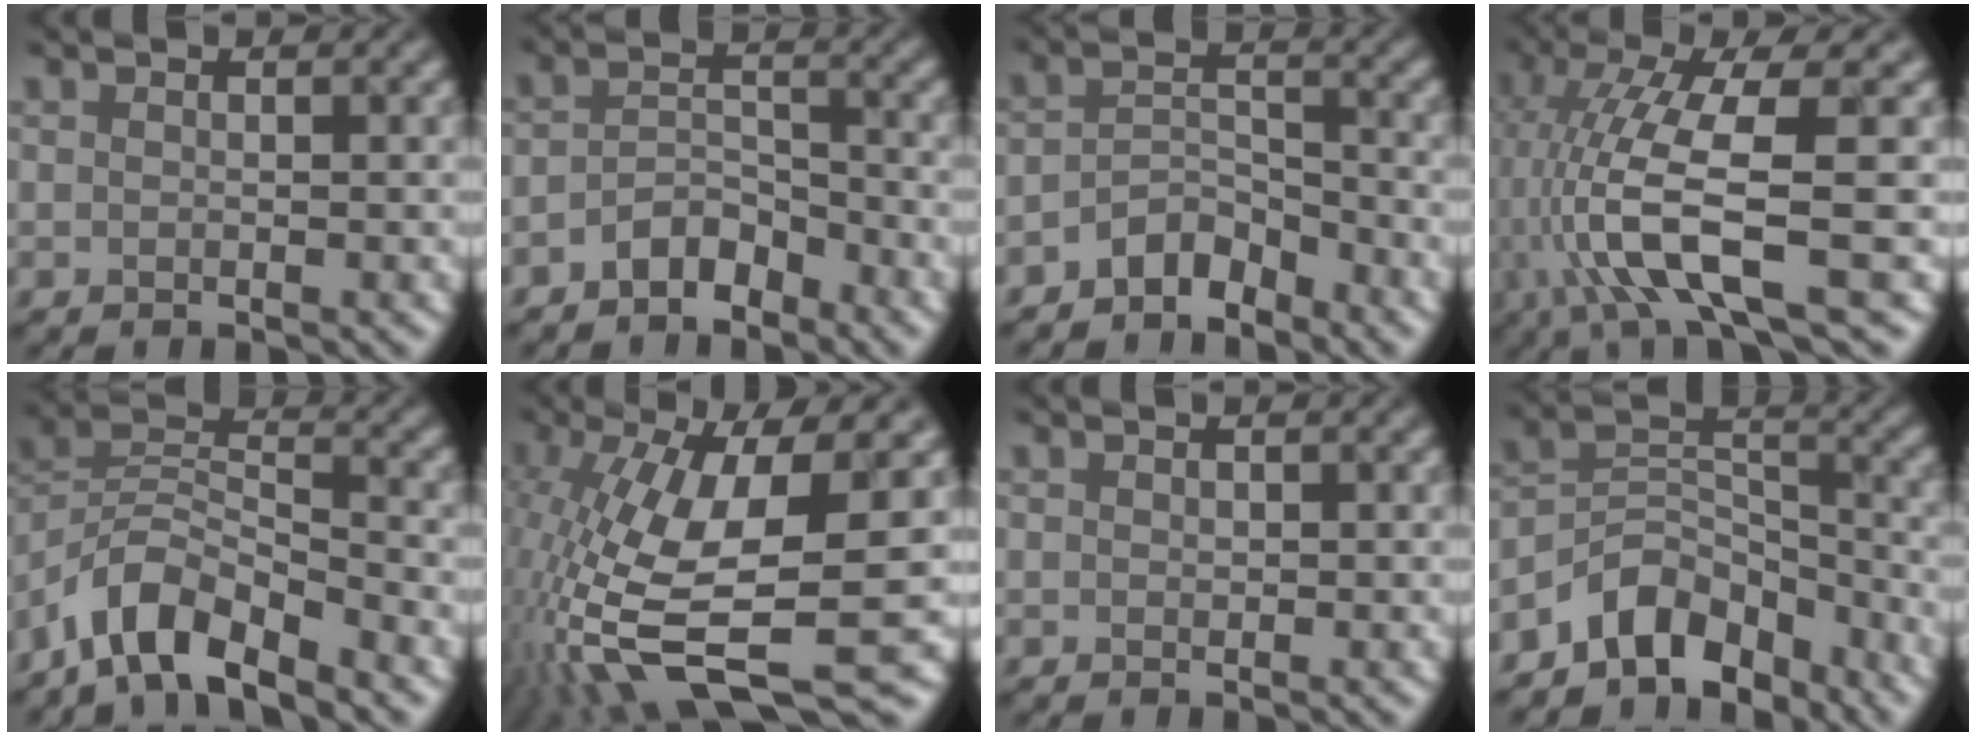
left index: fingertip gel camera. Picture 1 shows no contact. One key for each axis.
{"total": 3.2, "fx": -3.0, "fy": 0.8, "fz": 0.6, "tx": -0.017, "ty": 0.009, "tz": -0.044}
{"total": 3.5, "fx": -3.4, "fy": 0.8, "fz": 0.5, "tx": -0.016, "ty": 0.009, "tz": -0.051}
{"total": 9.6, "fx": -3.3, "fy": 1.8, "fz": 8.8, "tx": -0.184, "ty": -0.002, "tz": -0.048}
{"total": 6.4, "fx": -5.6, "fy": 1.4, "fz": 2.6, "tx": -0.048, "ty": 0.003, "tz": -0.098}
{"total": 12.1, "fx": -3.3, "fy": 3.0, "fz": 11.2, "tx": -0.236, "ty": -0.012, "tz": -0.033}
{"total": 0.6, "fx": -0.4, "fy": -0.3, "fz": -0.4, "tx": -0.005, "ty": -0.001, "tz": 0.010}
{"total": 6.7, "fx": -5.8, "fy": 2.8, "fz": 1.8, "tx": -0.022, "ty": 0.004, "tz": -0.099}